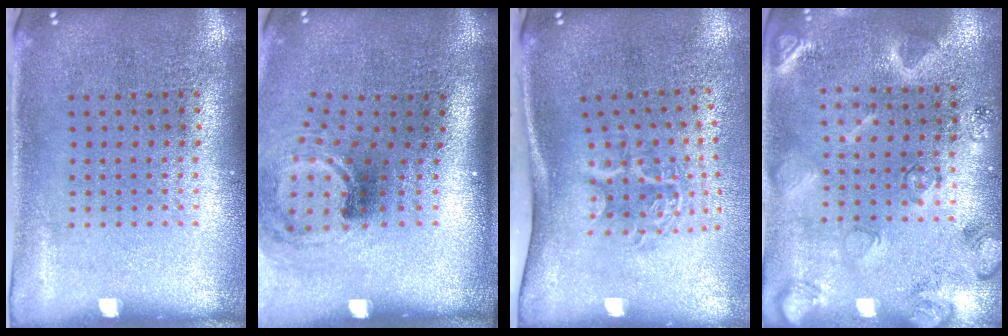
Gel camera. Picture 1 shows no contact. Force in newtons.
{"total": 1.8, "press": 1.2, "slide": 1.3}
{"total": 2.0, "press": 1.3, "slide": 1.5}
{"total": 2.3, "press": 2.2, "slide": 0.4}